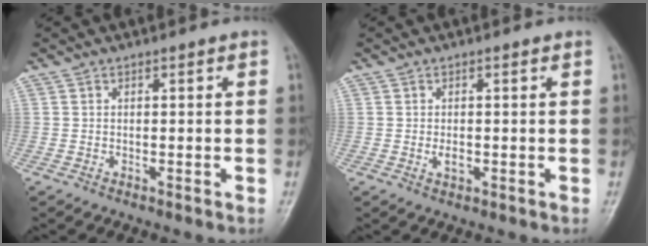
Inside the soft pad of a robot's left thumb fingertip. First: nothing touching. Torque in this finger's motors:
{"motor_torque": [-0.03, 0.07, 0.26, 0.09, 0.00]}